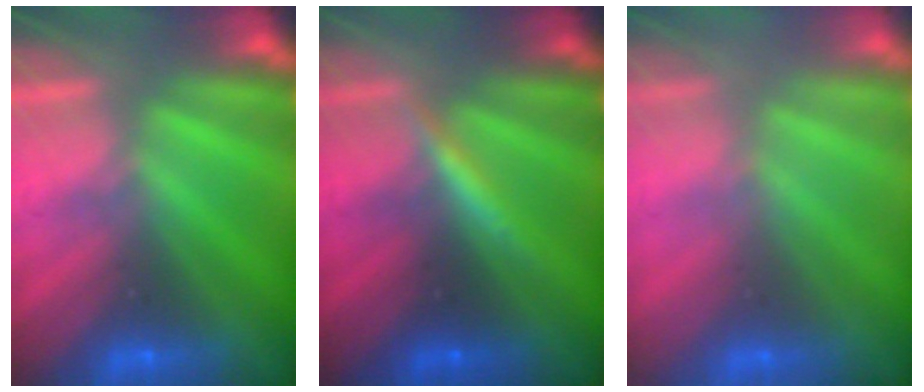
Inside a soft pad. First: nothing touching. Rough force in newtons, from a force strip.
{"total": 3.4}
{"total": 2.9}